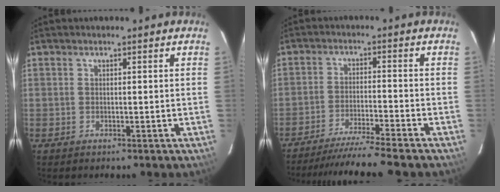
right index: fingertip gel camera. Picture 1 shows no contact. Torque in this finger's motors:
{"motor_torque": [1.12, -1.02, 0.40, 0.09]}